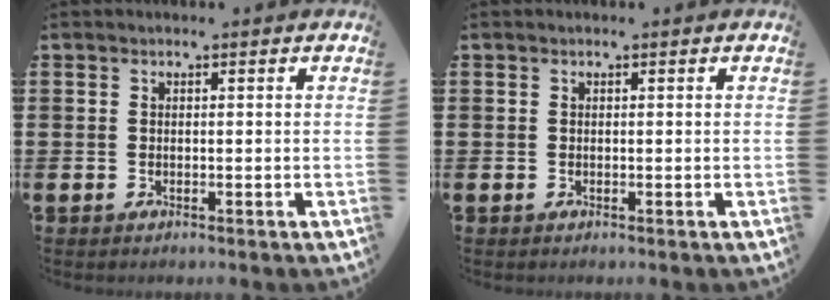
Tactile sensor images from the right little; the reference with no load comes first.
{"total": 0.0}